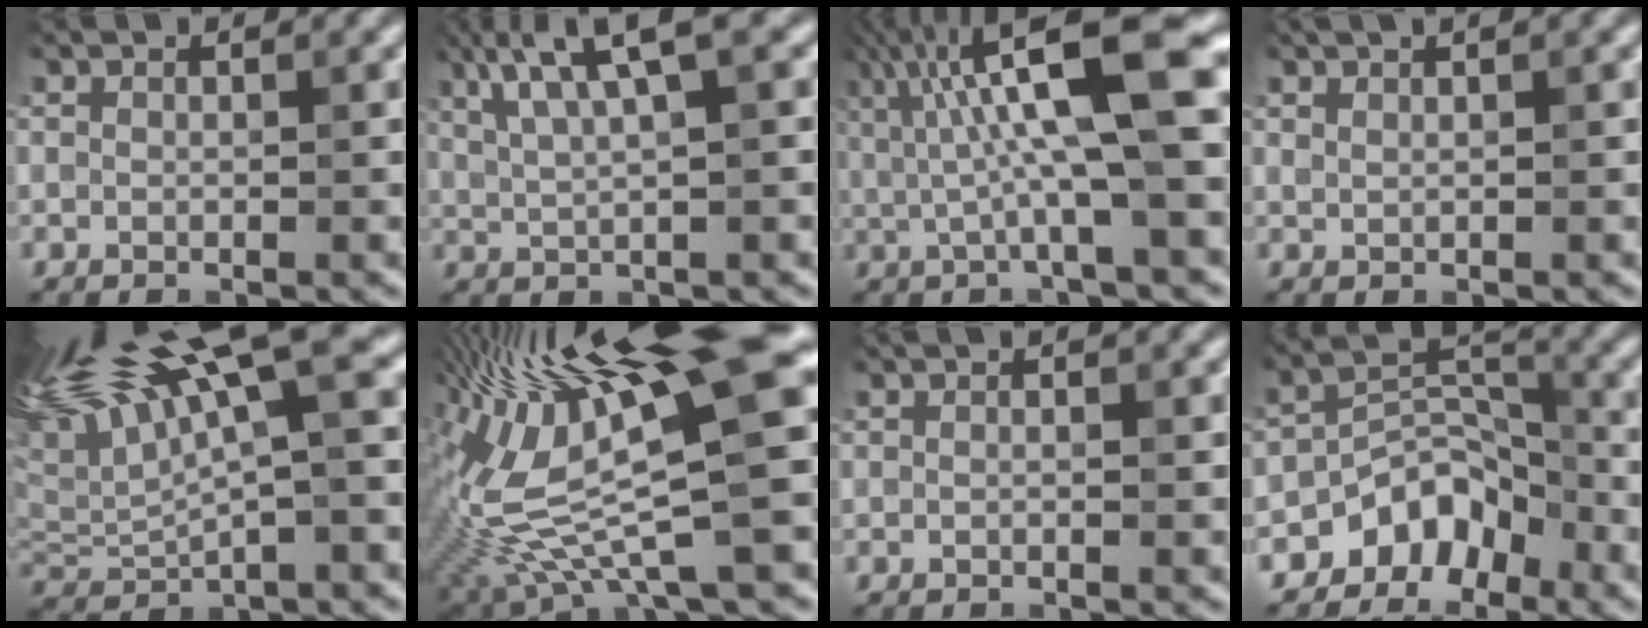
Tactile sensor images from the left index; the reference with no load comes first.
{"total": 6.9, "force": [3.6, 1.5, 5.7], "torque": [-0.095, 0.016, 0.067]}
{"total": 11.8, "force": [2.6, 2.5, 11.2], "torque": [-0.179, 0.012, 0.042]}
{"total": 1.5, "force": [1.2, 0.4, 0.8], "torque": [-0.015, -0.002, 0.019]}
{"total": 12.7, "force": [5.4, 3.6, 10.9], "torque": [-0.208, 0.021, 0.093]}
{"total": 16.6, "force": [3.0, 3.8, 15.9], "torque": [-0.301, -0.008, 0.066]}
{"total": 0.7, "force": [0.1, 0.1, 0.6], "torque": [-0.007, -0.009, 0.000]}
{"total": 4.7, "force": [-3.1, 3.0, 1.9], "torque": [-0.013, 0.009, -0.059]}